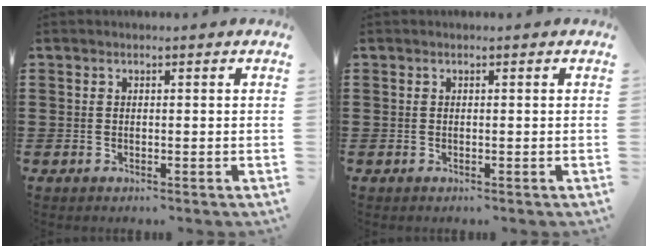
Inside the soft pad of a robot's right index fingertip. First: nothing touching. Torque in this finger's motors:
{"motor_torque": [-0.77, 0.77, 0.00, 0.00]}